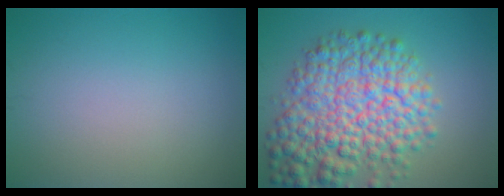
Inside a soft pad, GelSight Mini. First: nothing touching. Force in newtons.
{"total": 9.7, "press": 9.7, "slide": 0.3}